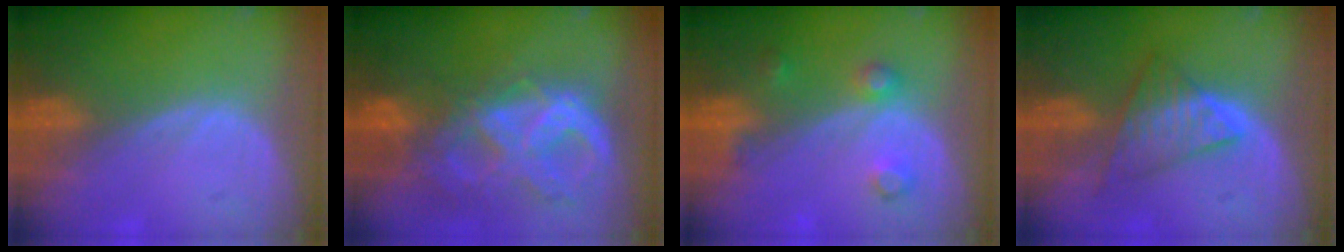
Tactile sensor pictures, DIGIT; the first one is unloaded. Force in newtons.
{"total": 10.6, "press": 8.9, "slide": 5.7}
{"total": 3.6, "press": 3.5, "slide": 0.1}
{"total": 5.9, "press": 5.9, "slide": 0.8}